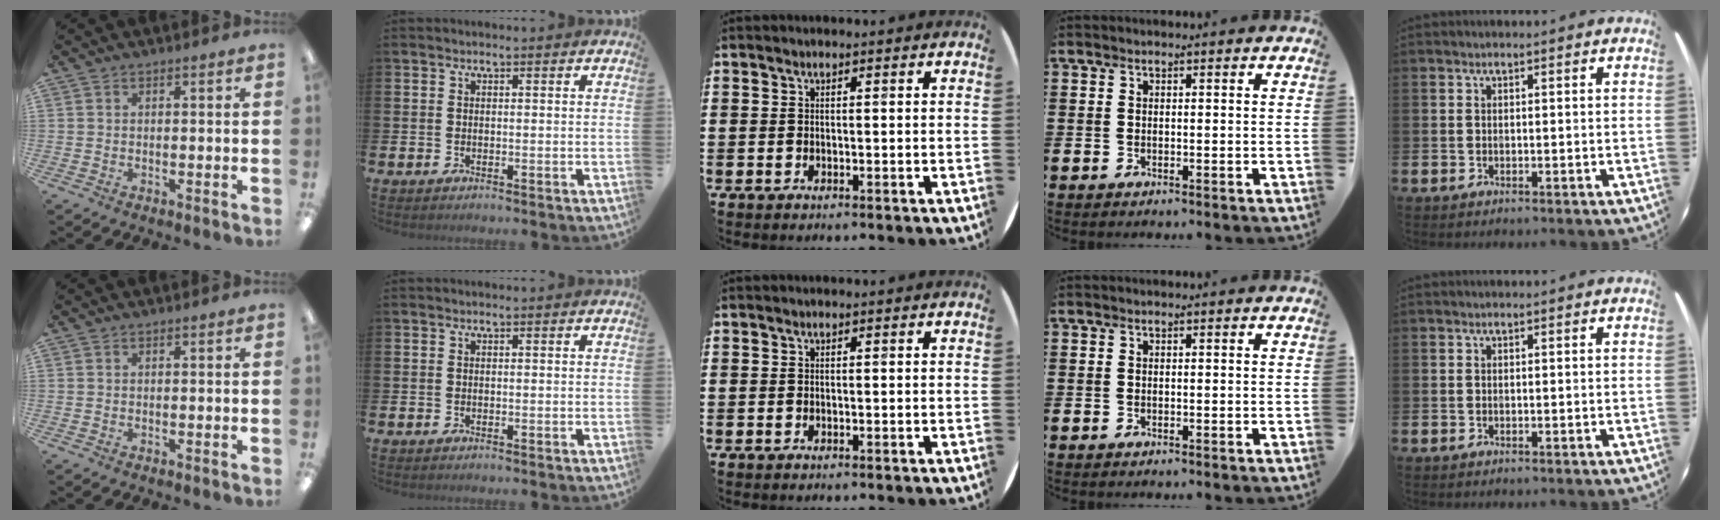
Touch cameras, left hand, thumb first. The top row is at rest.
{}